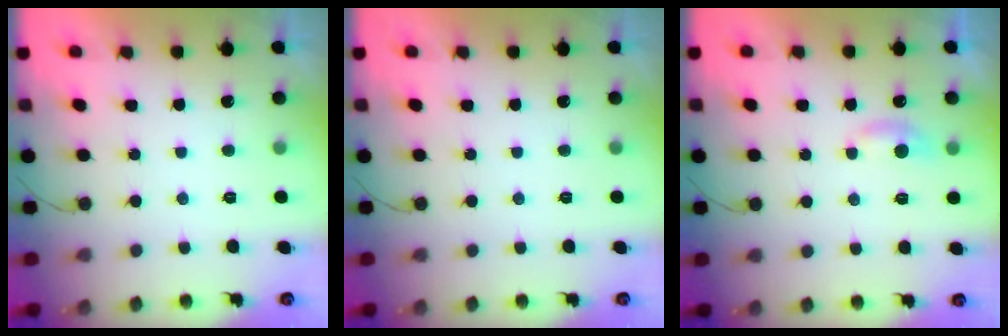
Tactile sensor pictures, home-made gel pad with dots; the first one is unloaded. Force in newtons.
{"total": 0.0}
{"total": 4.9, "press": 4.9, "slide": 0.5}